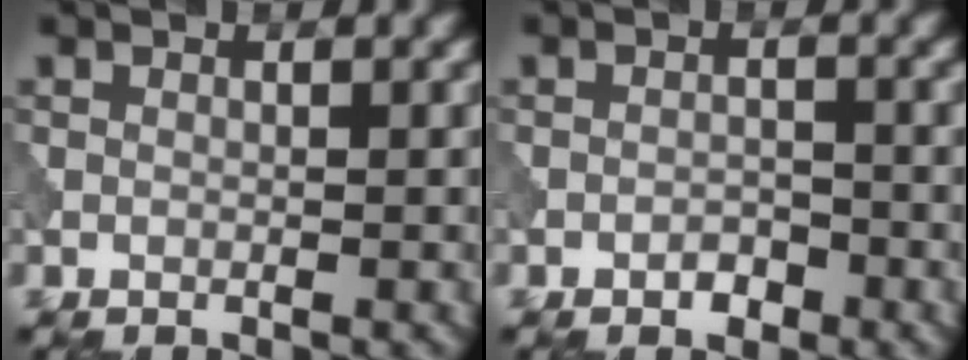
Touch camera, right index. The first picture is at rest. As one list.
[{"total": 1.5, "force": [-1.0, 0.8, 0.8], "torque": [-0.011, 0.002, -0.019]}]